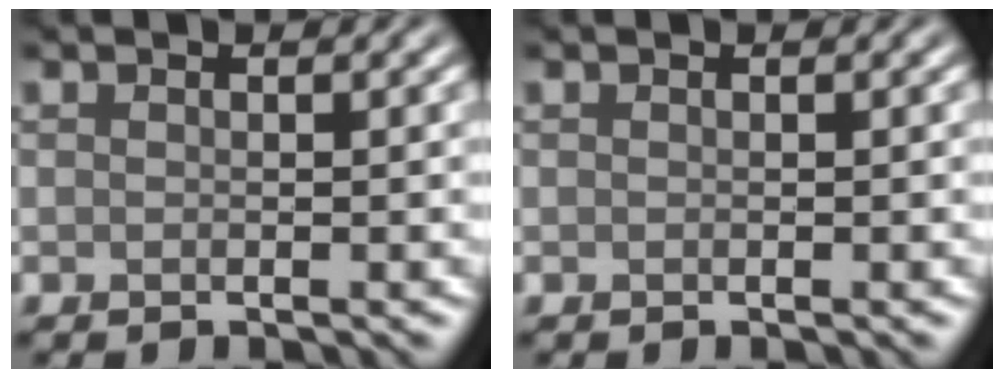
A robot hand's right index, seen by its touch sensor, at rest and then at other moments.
{"total": 0.0}